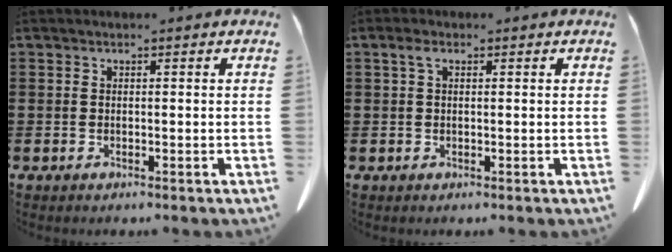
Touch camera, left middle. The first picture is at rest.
{"total": 1.8, "force": [0.5, 0.7, 1.5], "torque": [-0.034, 0.006, 0.008]}